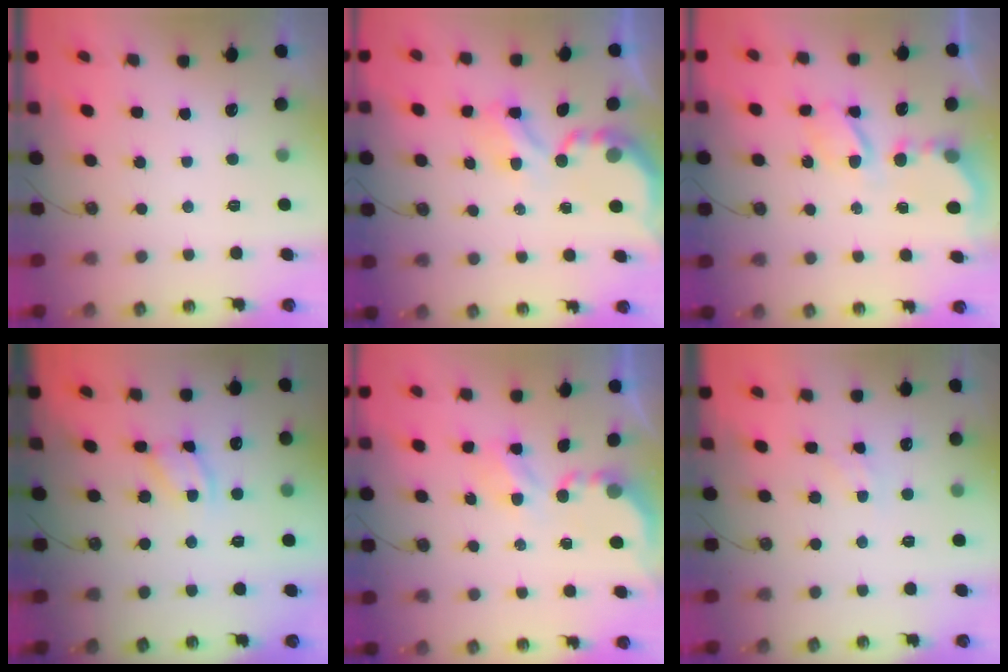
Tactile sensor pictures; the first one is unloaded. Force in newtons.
{"total": 4.7, "press": 4.7, "slide": 0.3}
{"total": 5.7, "press": 5.7, "slide": 0.4}
{"total": 8.2, "press": 8.2, "slide": 0.7}
{"total": 3.9, "press": 3.9, "slide": 0.1}
{"total": 2.8, "press": 2.8, "slide": 0.5}